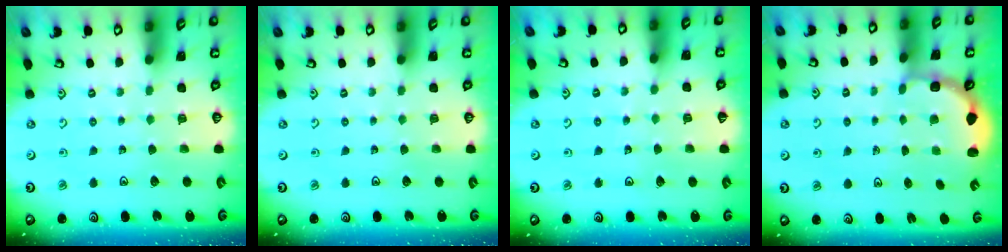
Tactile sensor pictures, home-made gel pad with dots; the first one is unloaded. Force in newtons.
{"total": 0.0}
{"total": 2.0, "press": 2.0, "slide": 0.2}
{"total": 2.9, "press": 2.4, "slide": 1.8}